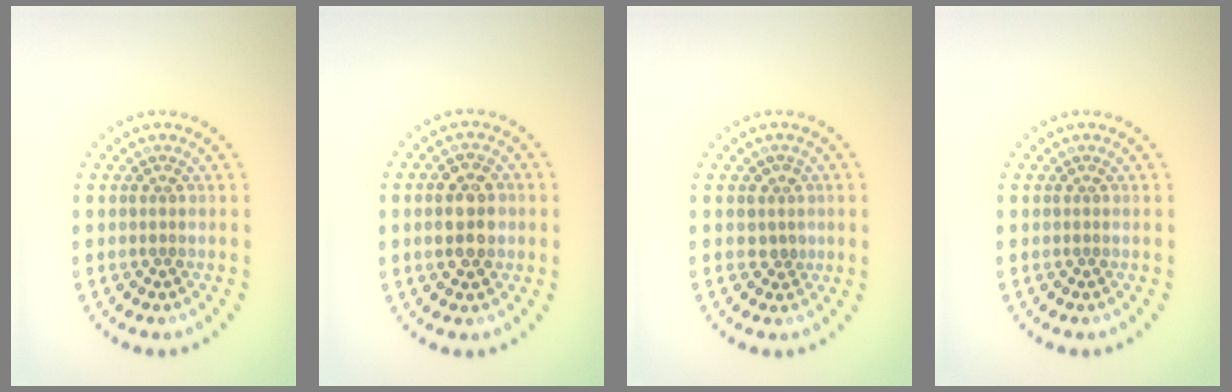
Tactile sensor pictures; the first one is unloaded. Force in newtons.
{"total": 3.5, "press": 3.5, "slide": 0.2}
{"total": 1.3, "press": 1.1, "slide": 0.7}
{"total": 0.0}